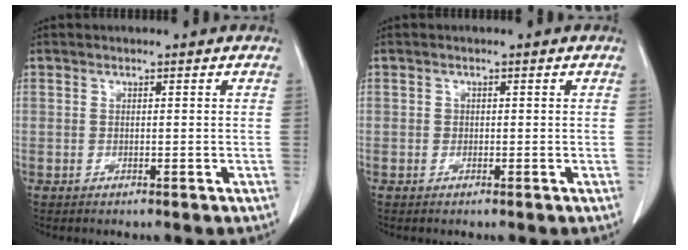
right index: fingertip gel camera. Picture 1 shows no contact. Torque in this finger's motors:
{"motor_torque": [0.11, -0.03, -0.01, 0.01]}